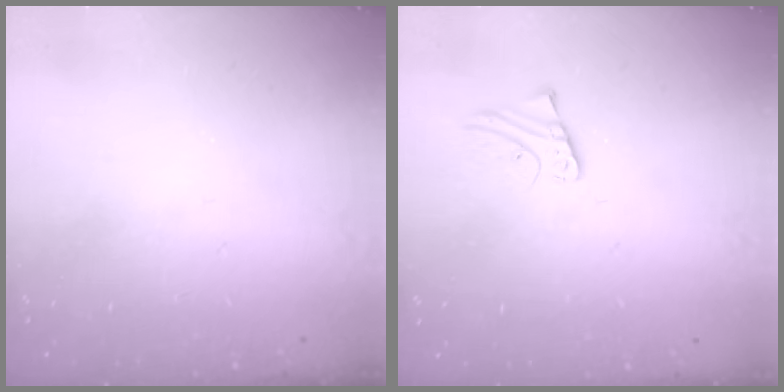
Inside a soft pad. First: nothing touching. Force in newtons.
{"total": 1.8, "press": 1.8, "slide": 0.2}